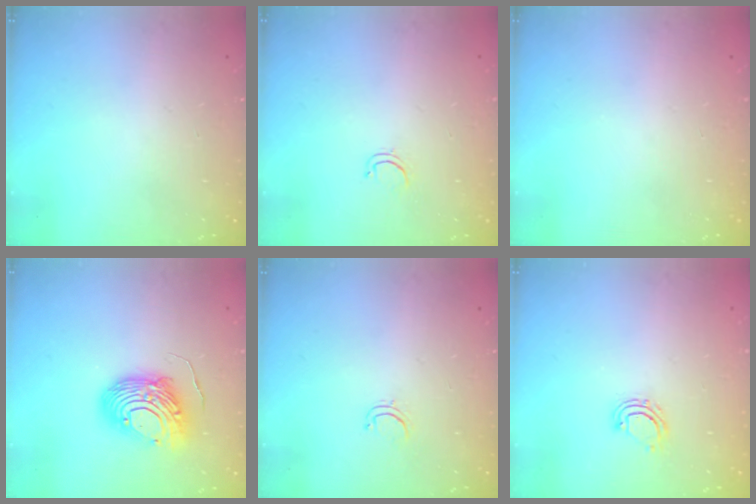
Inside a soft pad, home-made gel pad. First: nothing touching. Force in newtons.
{"total": 2.6, "press": 2.5, "slide": 0.4}
{"total": 0.0}
{"total": 12.2, "press": 12.1, "slide": 0.9}
{"total": 3.3, "press": 3.2, "slide": 0.3}
{"total": 4.5, "press": 4.5, "slide": 0.2}